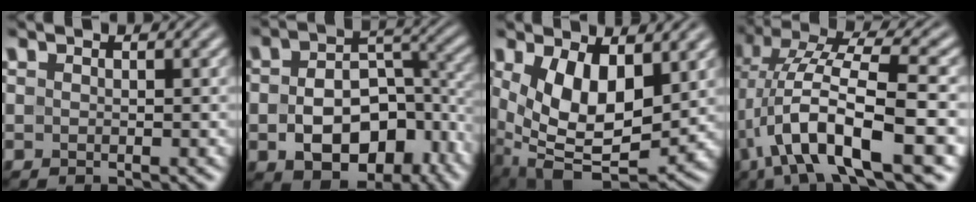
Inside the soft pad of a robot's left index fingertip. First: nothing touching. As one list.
[{"total": 10.6, "force": [-4.2, 6.6, 7.2], "torque": [-0.120, -0.016, -0.056]}, {"total": 8.4, "force": [1.7, 4.5, 6.8], "torque": [-0.139, -0.017, 0.034]}, {"total": 11.0, "force": [-2.5, 3.5, 10.1], "torque": [-0.184, 0.019, -0.051]}]